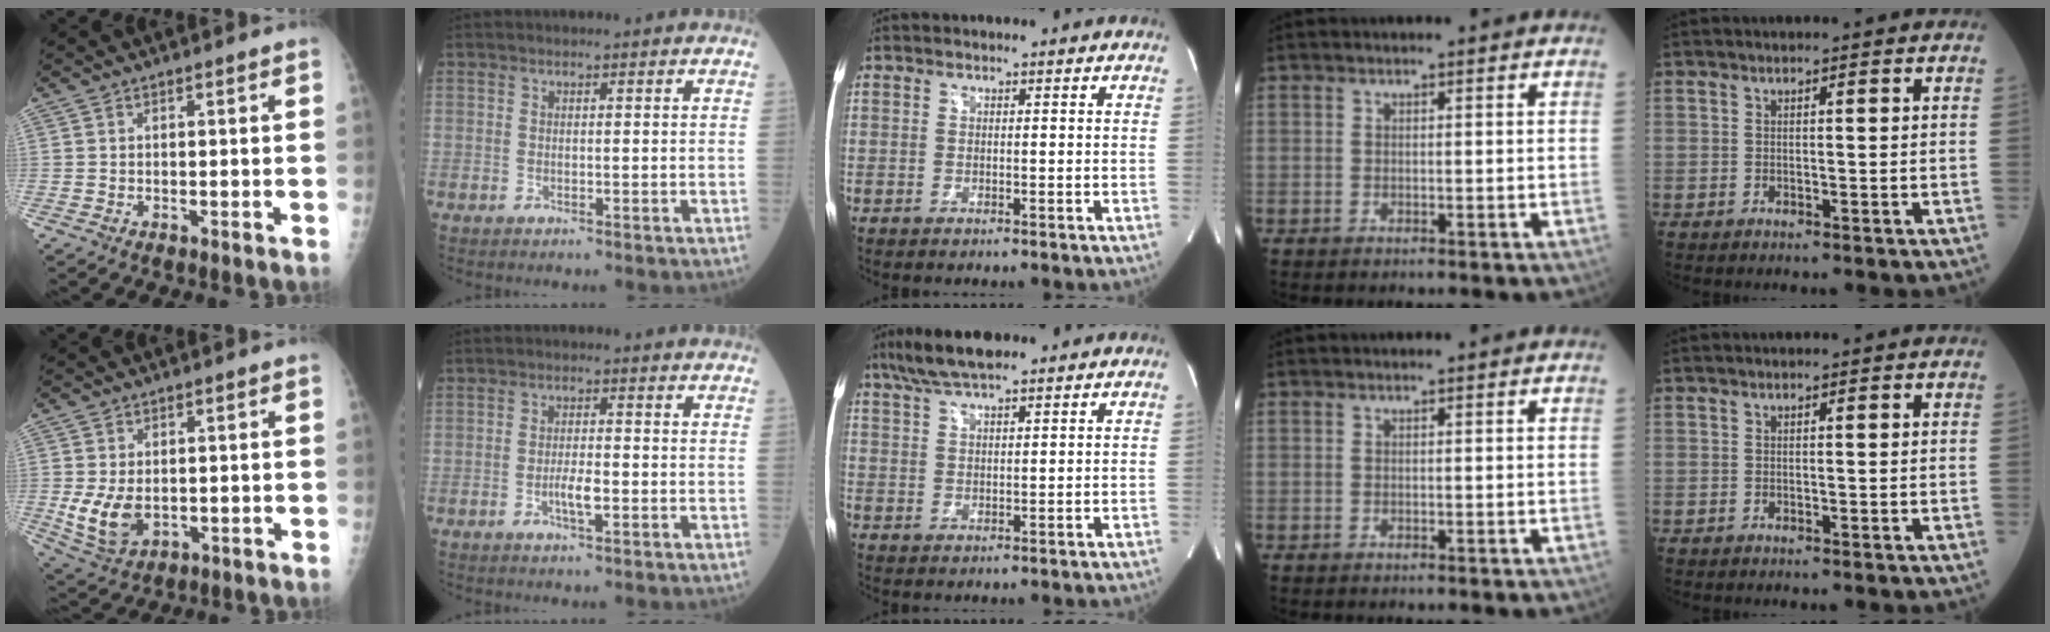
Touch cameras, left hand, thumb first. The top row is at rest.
{"thumb": {"total": 7.4, "force": [-0.5, 5.0, 5.5], "torque": [-0.099, -0.014, 0.007]}, "index": {"total": 2.8, "force": [-0.9, 0.5, 2.7], "torque": [-0.053, -0.001, -0.016]}, "middle": {"total": 7.4, "force": [5.8, 1.3, 4.5], "torque": [-0.093, 0.024, 0.105]}}